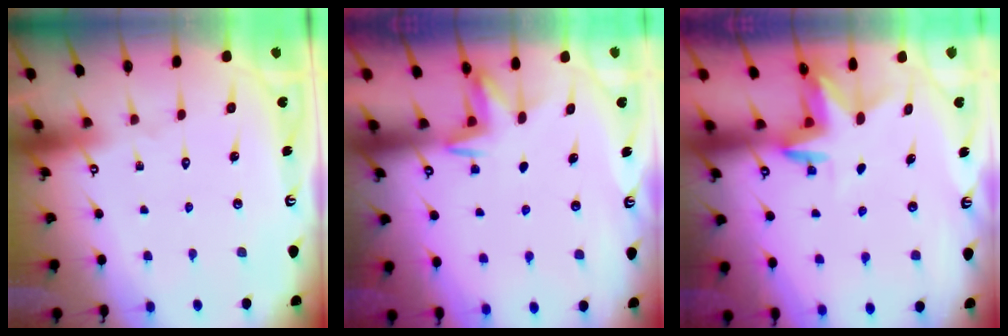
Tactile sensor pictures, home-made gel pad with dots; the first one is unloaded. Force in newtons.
{"total": 2.7, "press": 2.7, "slide": 0.4}
{"total": 3.2, "press": 3.2, "slide": 0.3}